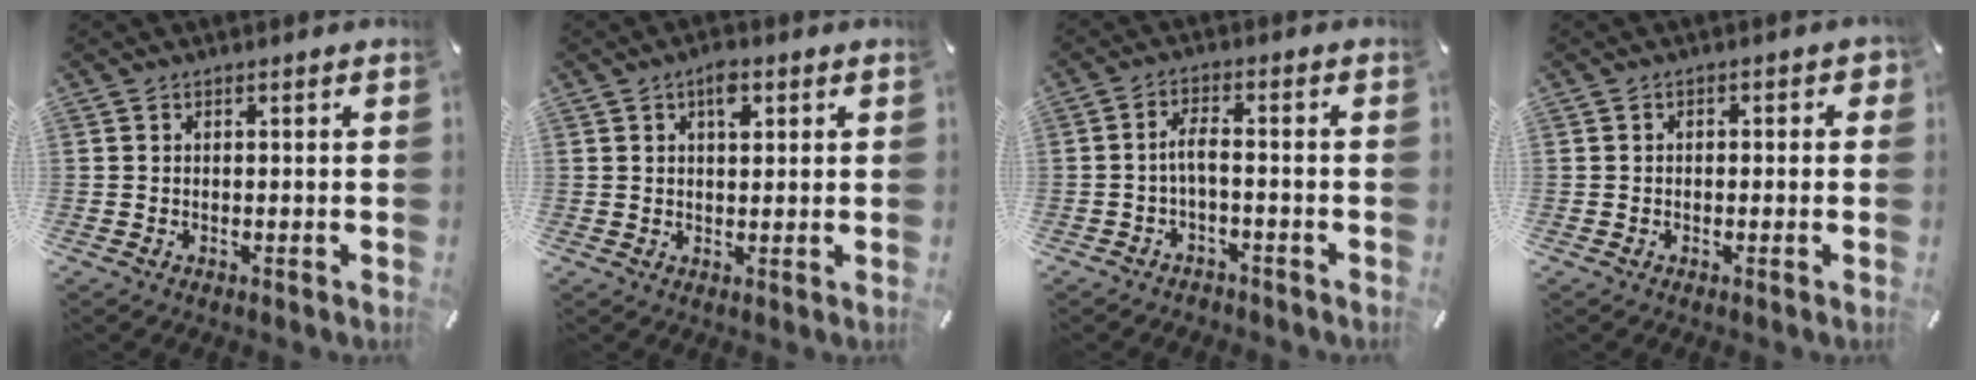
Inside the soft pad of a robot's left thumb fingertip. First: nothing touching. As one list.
[{"total": 4.4, "force": [2.0, 2.2, 3.2], "torque": [-0.046, -0.002, 0.028]}, {"total": 3.9, "force": [-1.4, 1.6, 3.3], "torque": [-0.074, 0.010, -0.033]}, {"total": 1.6, "force": [-0.6, 1.0, 1.1], "torque": [-0.019, 0.007, -0.012]}]